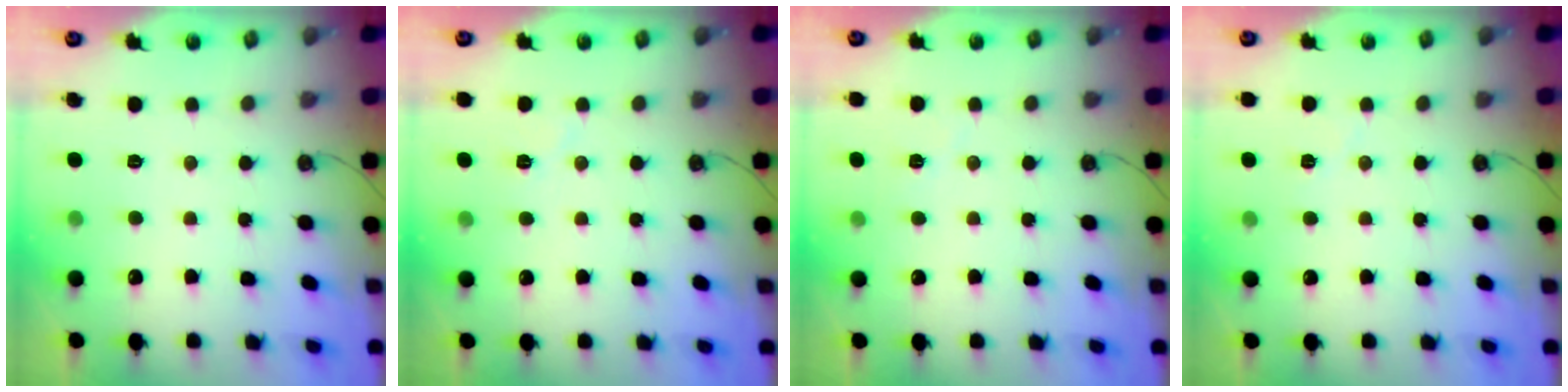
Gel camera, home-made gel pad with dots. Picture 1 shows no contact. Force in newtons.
{"total": 4.9, "press": 4.2, "slide": 2.5}
{"total": 5.0, "press": 4.9, "slide": 1.2}
{"total": 3.8, "press": 3.5, "slide": 1.6}